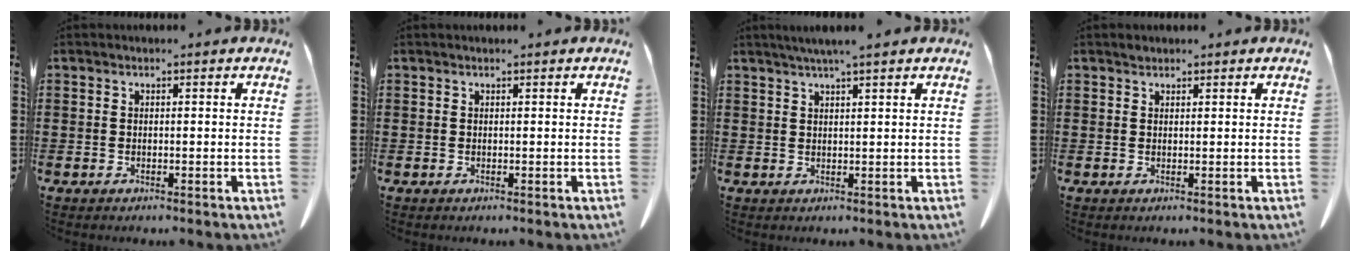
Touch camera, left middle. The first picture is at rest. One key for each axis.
{"total": 0.0}
{"total": 2.3, "fx": 1.8, "fy": -0.1, "fz": 1.4, "tx": -0.029, "ty": 0.003, "tz": 0.034}
{"total": 0.8, "fx": 0.7, "fy": 0.4, "fz": 0.0, "tx": -0.002, "ty": 0.003, "tz": 0.013}